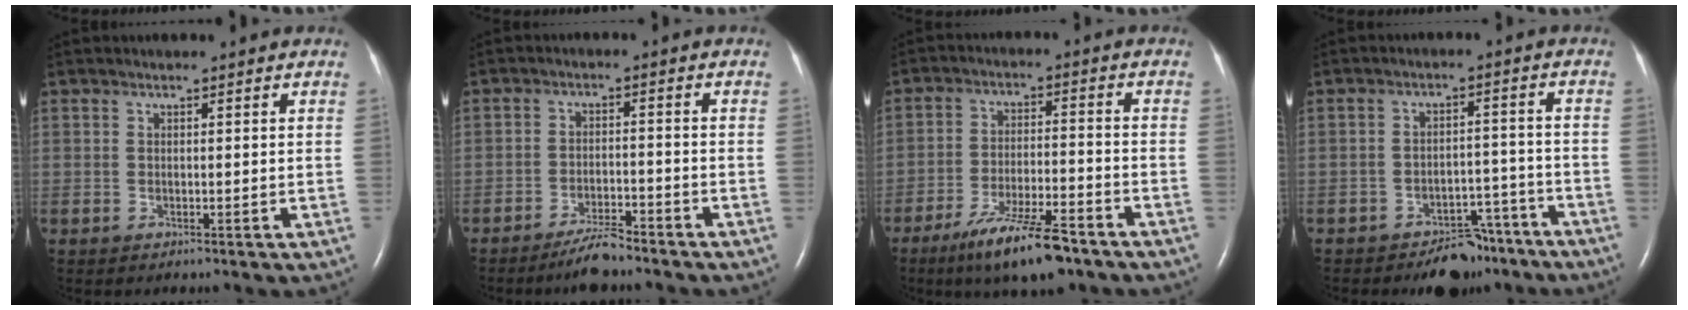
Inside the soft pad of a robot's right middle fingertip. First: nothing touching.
{"total": 4.5, "force": [-4.0, 0.5, 1.9], "torque": [-0.040, -0.009, -0.073]}
{"total": 11.1, "force": [-8.0, 1.2, 7.7], "torque": [-0.142, -0.023, -0.138]}
{"total": 7.4, "force": [-6.3, 3.5, 1.9], "torque": [-0.013, 0.025, -0.094]}